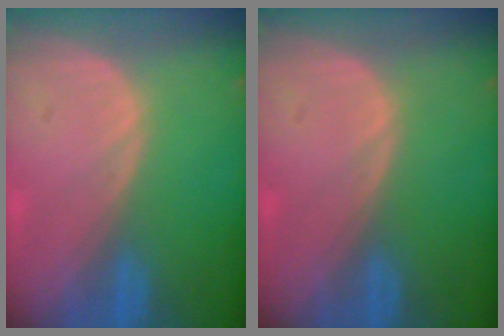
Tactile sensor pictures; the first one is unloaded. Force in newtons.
{"total": 0.0}